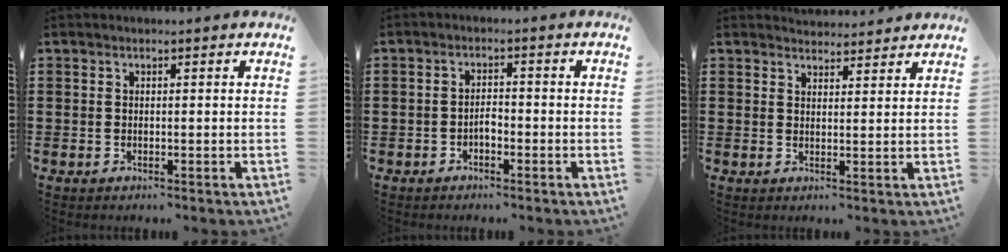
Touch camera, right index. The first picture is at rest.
{"total": 2.0, "force": [-1.0, 0.9, 1.4], "torque": [-0.030, 0.006, -0.022]}
{"total": 2.5, "force": [2.4, 0.3, -0.4], "torque": [0.001, -0.004, 0.048]}